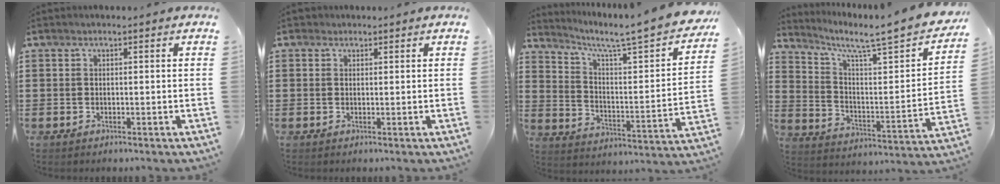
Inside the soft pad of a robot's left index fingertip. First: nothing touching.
{"total": 0.9, "force": [0.6, 0.6, 0.0], "torque": [-0.003, 0.005, 0.012]}
{"total": 5.8, "force": [4.5, -0.1, 3.6], "torque": [-0.084, -0.044, 0.062]}
{"total": 6.0, "force": [4.8, 0.2, 3.6], "torque": [-0.086, -0.047, 0.069]}